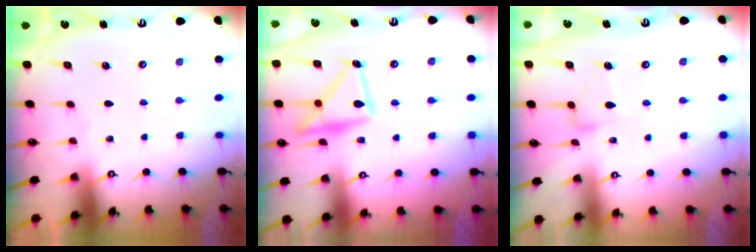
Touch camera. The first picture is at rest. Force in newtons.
{"total": 16.6, "press": 16.6, "slide": 0.9}
{"total": 9.2, "press": 9.2, "slide": 0.4}